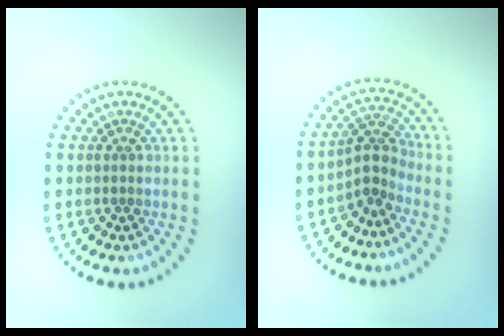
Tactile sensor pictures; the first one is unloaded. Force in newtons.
{"total": 2.8, "press": 2.0, "slide": 2.0}